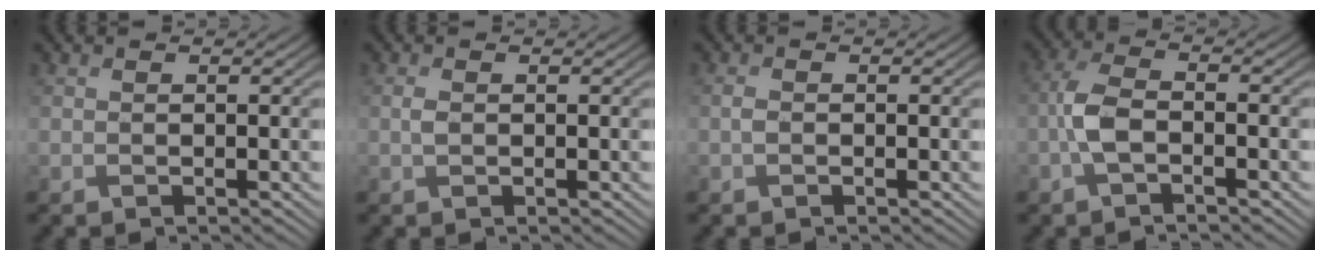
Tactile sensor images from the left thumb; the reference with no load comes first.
{"total": 0.9, "force": [0.5, 0.3, 0.7], "torque": [-0.016, 0.007, 0.009]}
{"total": 0.6, "force": [0.1, 0.2, 0.5], "torque": [-0.012, 0.007, 0.000]}
{"total": 4.2, "force": [-1.2, 1.6, 3.7], "torque": [-0.089, 0.013, -0.034]}